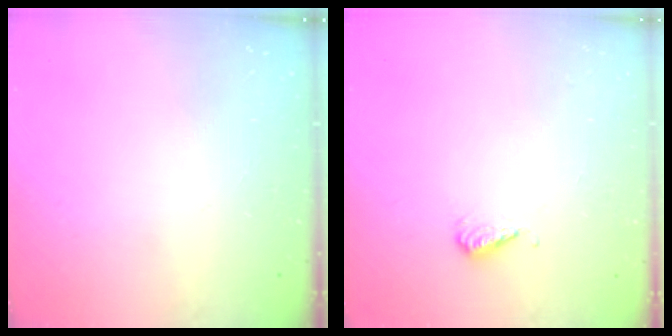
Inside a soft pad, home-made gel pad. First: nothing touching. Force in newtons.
{"total": 4.0, "press": 3.8, "slide": 1.2}